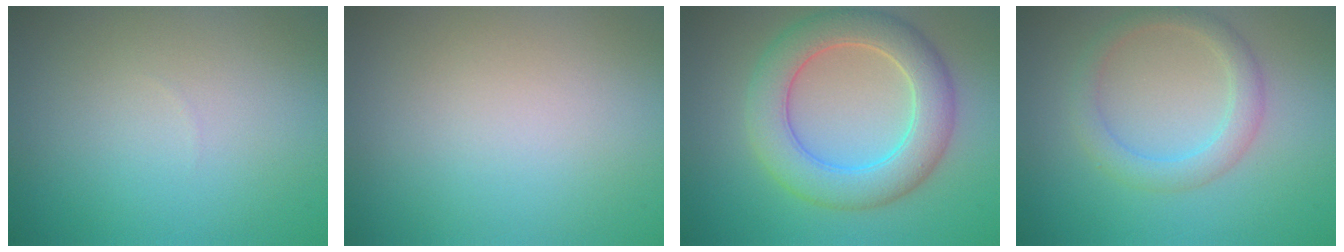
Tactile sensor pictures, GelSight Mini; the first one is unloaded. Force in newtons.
{"total": 0.0}
{"total": 6.4, "press": 6.4, "slide": 0.4}
{"total": 2.7, "press": 2.7, "slide": 0.1}